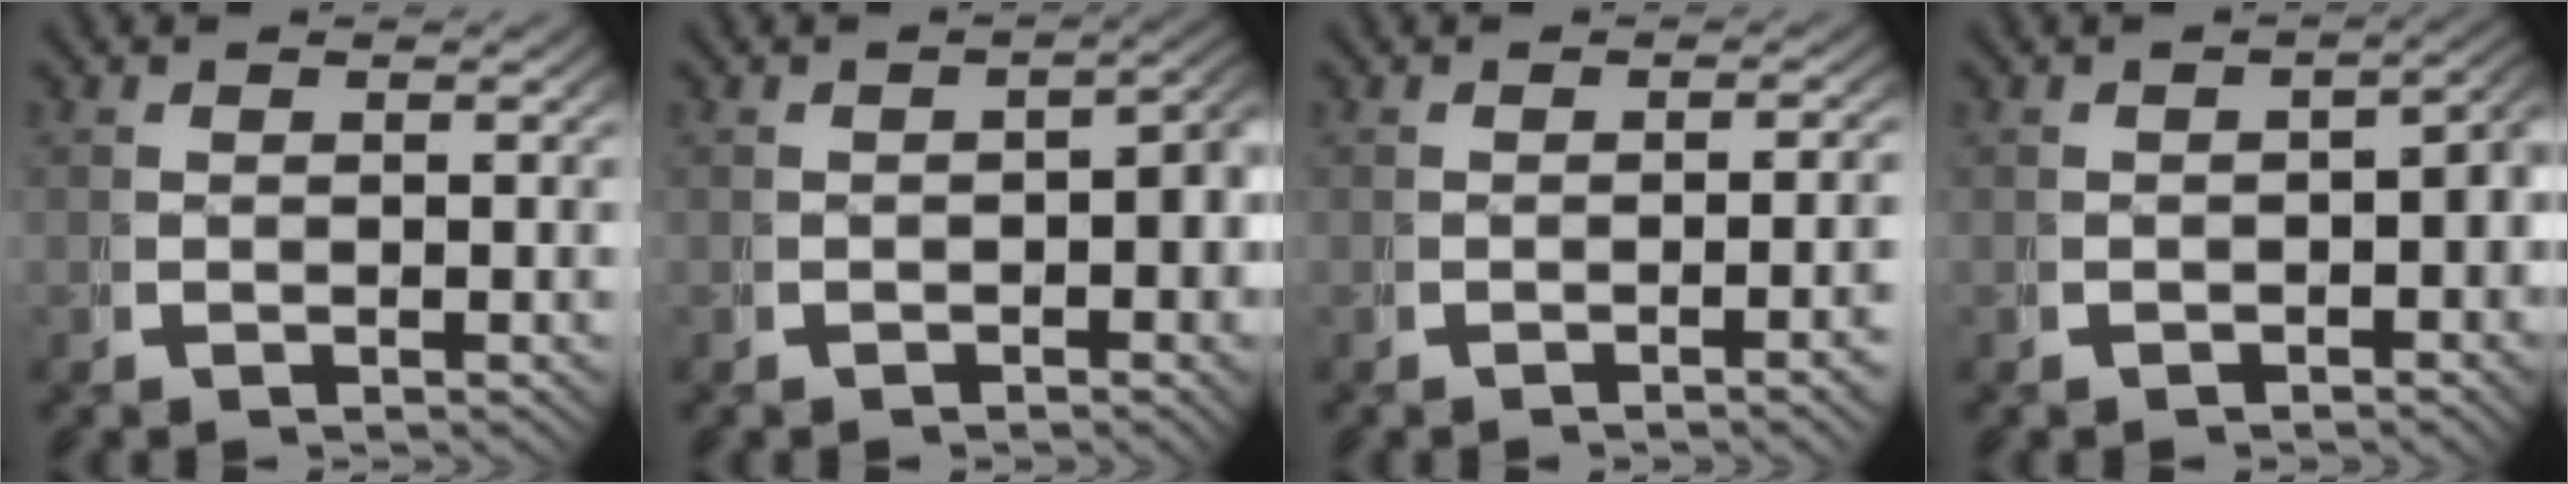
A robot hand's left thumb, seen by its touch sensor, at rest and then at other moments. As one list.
[{"total": 3.8, "force": [-0.9, 2.1, 3.0], "torque": [-0.035, -0.009, -0.009]}, {"total": 2.4, "force": [-0.8, 0.1, 2.2], "torque": [-0.031, 0.007, -0.016]}, {"total": 3.6, "force": [-1.1, 2.0, 2.7], "torque": [-0.033, -0.011, -0.011]}]